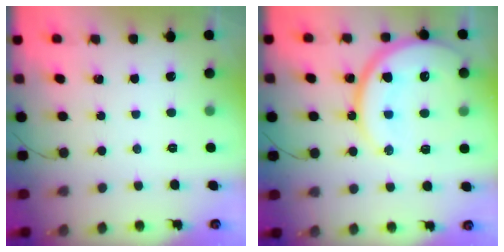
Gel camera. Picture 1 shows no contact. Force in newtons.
{"total": 19.4, "press": 19.4, "slide": 1.4}